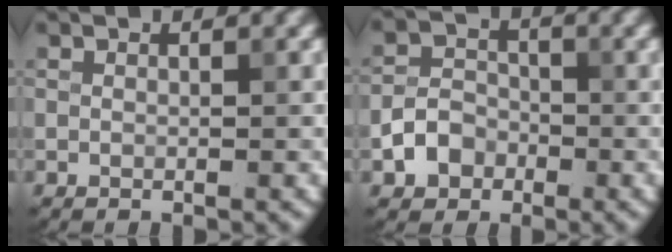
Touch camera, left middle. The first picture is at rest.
{"total": 3.1, "force": [-1.4, 2.4, 1.3], "torque": [-0.021, 0.006, -0.029]}